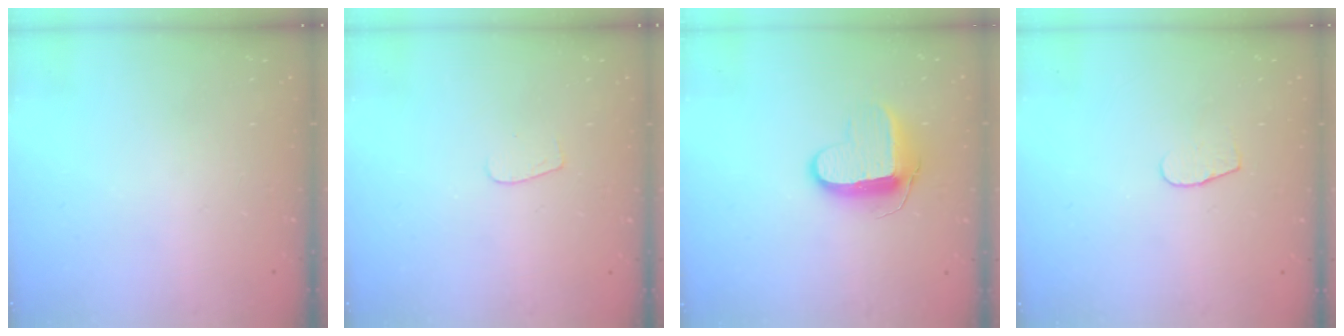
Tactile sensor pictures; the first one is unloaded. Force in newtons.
{"total": 3.5, "press": 3.5, "slide": 0.3}
{"total": 10.0, "press": 10.0, "slide": 0.2}
{"total": 4.6, "press": 4.6, "slide": 0.4}